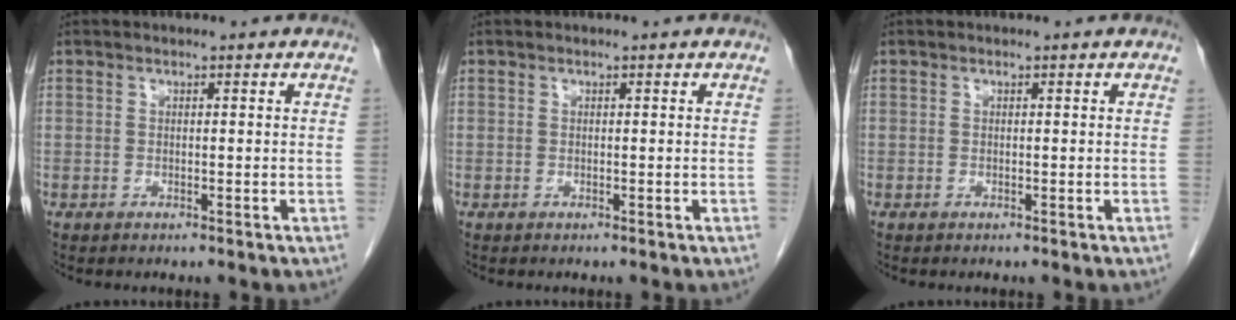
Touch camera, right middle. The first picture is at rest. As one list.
[{"total": 0.0}, {"total": 0.0}]